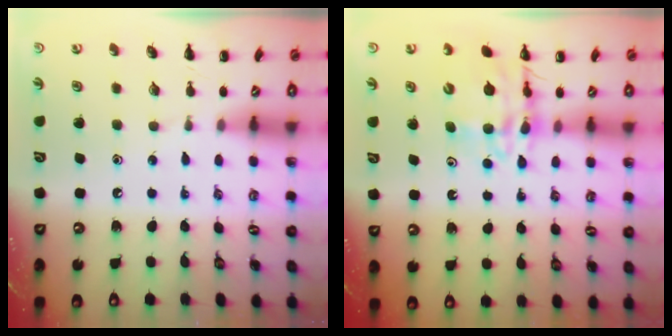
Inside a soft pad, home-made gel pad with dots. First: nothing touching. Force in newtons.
{"total": 12.1, "press": 11.7, "slide": 3.2}